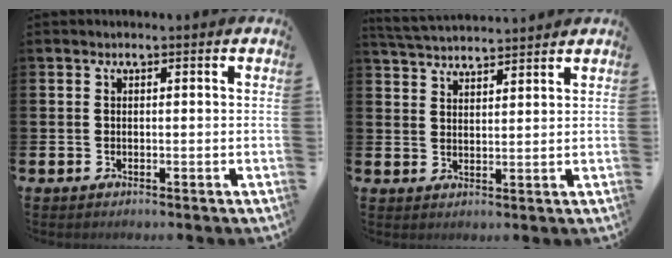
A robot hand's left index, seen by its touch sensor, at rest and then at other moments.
{"total": 4.1, "force": [4.1, 0.3, 0.2], "torque": [-0.014, -0.023, 0.074]}